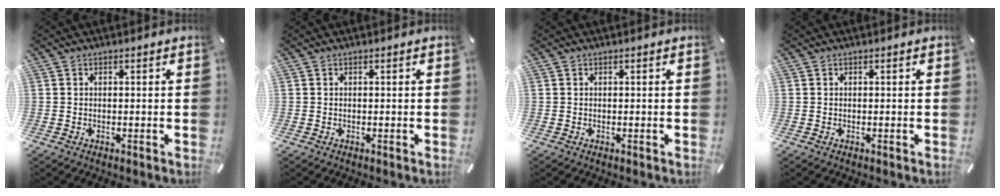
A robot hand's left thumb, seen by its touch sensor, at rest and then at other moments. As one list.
[{"total": 0.0}, {"total": 0.0}, {"total": 0.0}]